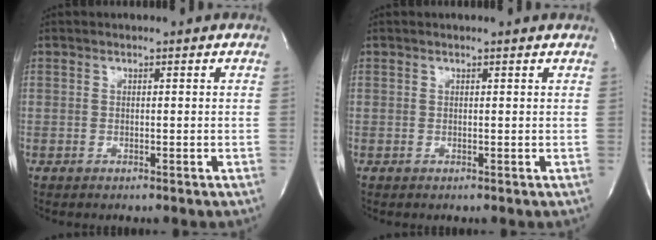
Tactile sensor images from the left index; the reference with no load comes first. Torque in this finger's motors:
{"motor_torque": [0.20, -0.02, 0.02, 0.02]}